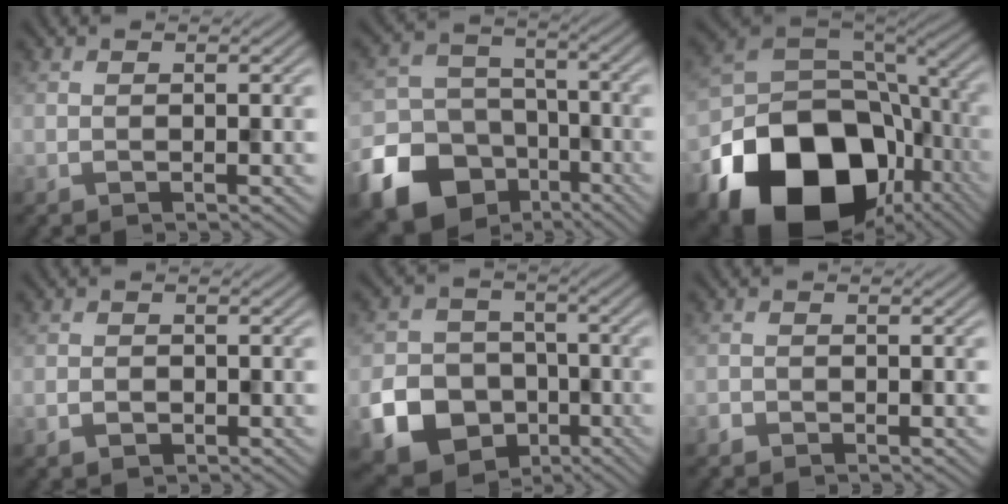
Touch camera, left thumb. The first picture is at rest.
{"total": 18.2, "force": [-9.7, 13.9, 6.7], "torque": [-0.185, -0.073, -0.174]}
{"total": 21.0, "force": [-8.8, 14.9, 11.9], "torque": [-0.269, -0.054, -0.124]}
{"total": 1.3, "force": [-0.7, 1.0, 0.5], "torque": [-0.011, -0.002, -0.015]}
{"total": 15.6, "force": [-6.6, 13.2, 5.2], "torque": [-0.138, -0.068, -0.126]}
{"total": 1.0, "force": [-0.8, 0.6, 0.1], "torque": [-0.002, -0.001, -0.018]}